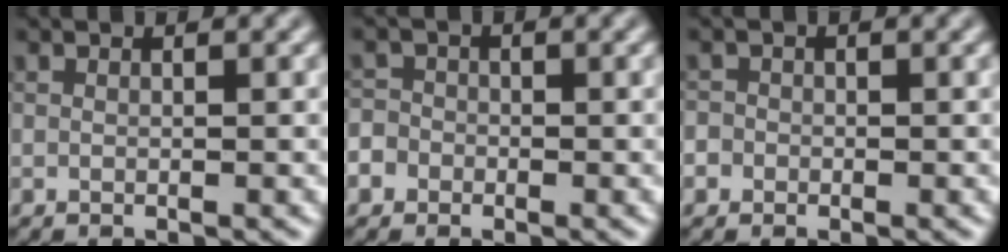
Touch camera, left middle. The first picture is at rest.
{"total": 3.2, "force": [-1.9, 2.5, 0.4], "torque": [0.000, 0.006, -0.043]}
{"total": 1.3, "force": [-0.9, 1.0, -0.1], "torque": [0.001, 0.005, -0.012]}